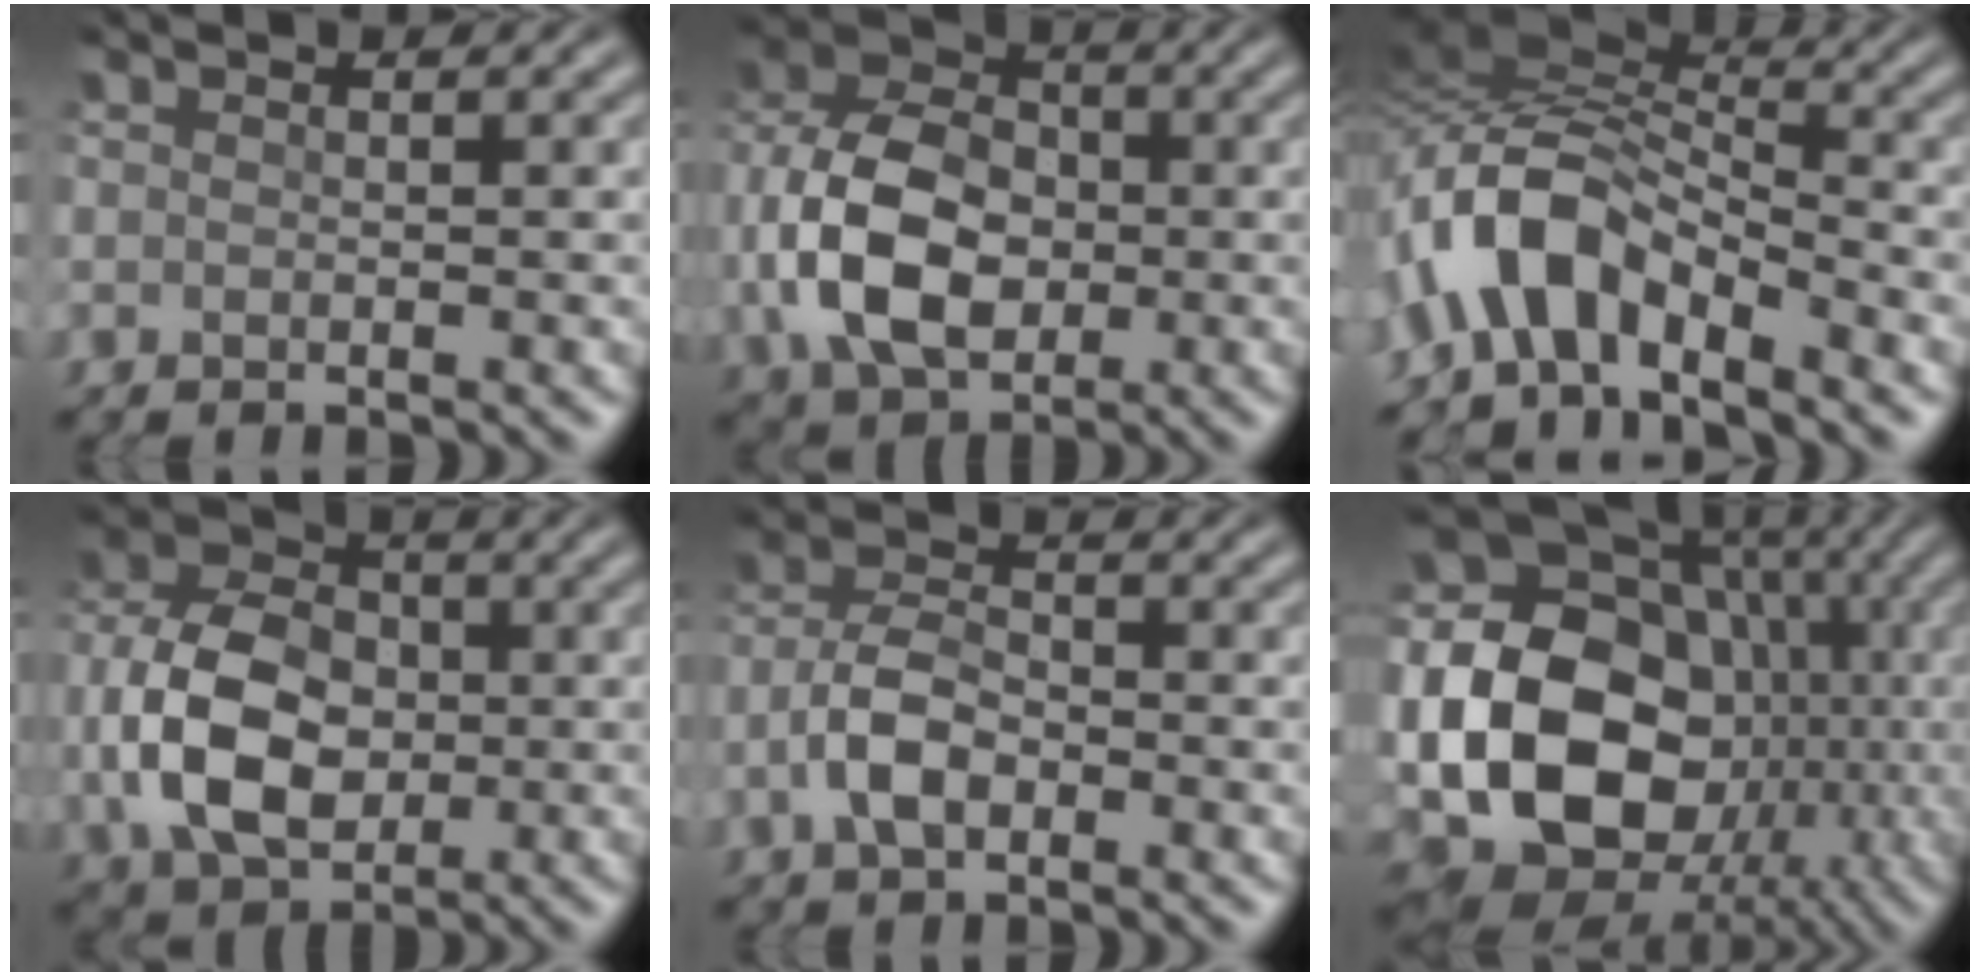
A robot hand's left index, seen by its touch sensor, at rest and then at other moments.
{"total": 9.5, "force": [-1.6, 6.5, 6.7], "torque": [-0.149, 0.009, -0.043]}
{"total": 7.5, "force": [-3.3, 3.5, 5.8], "torque": [-0.113, 0.017, -0.073]}
{"total": 8.5, "force": [-1.2, 5.9, 6.0], "torque": [-0.131, 0.009, -0.029]}
{"total": 4.0, "force": [-1.7, 2.0, 3.0], "torque": [-0.062, 0.011, -0.038]}
{"total": 22.4, "force": [-2.7, 18.7, 12.1], "torque": [-0.236, -0.008, -0.067]}